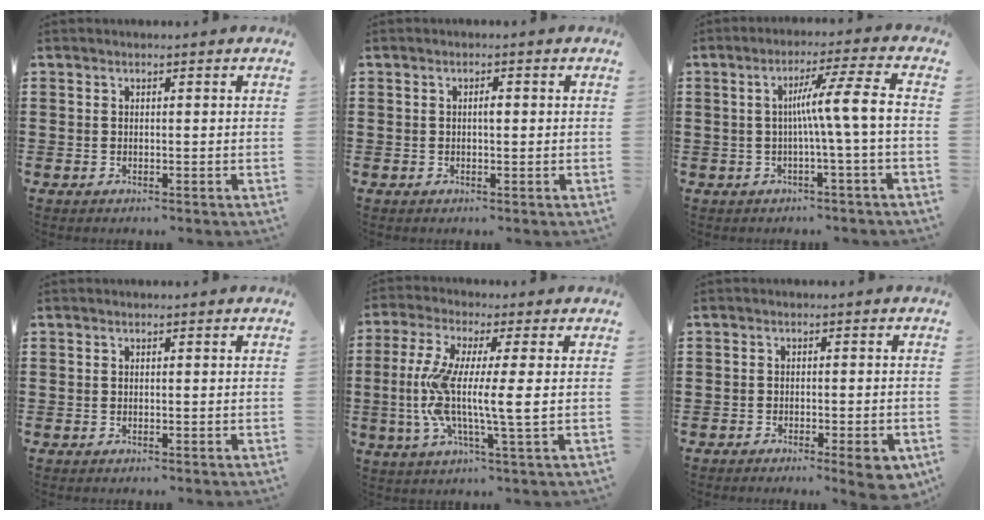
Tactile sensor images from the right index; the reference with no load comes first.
{"total": 1.3, "force": [0.1, 0.5, 1.3], "torque": [-0.025, 0.001, 0.000]}
{"total": 7.7, "force": [-0.6, -0.9, 7.6], "torque": [-0.139, -0.002, -0.021]}
{"total": 0.0}
{"total": 9.8, "force": [-0.4, 0.8, 9.8], "torque": [-0.212, -0.017, -0.017]}
{"total": 3.0, "force": [-2.1, 0.4, 2.1], "torque": [-0.032, -0.002, -0.035]}